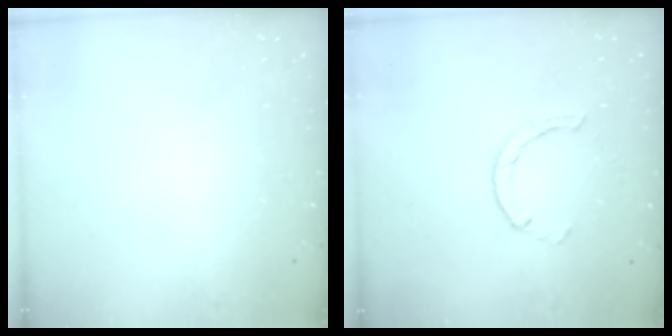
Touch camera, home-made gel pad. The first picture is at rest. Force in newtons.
{"total": 2.9, "press": 2.9, "slide": 0.4}